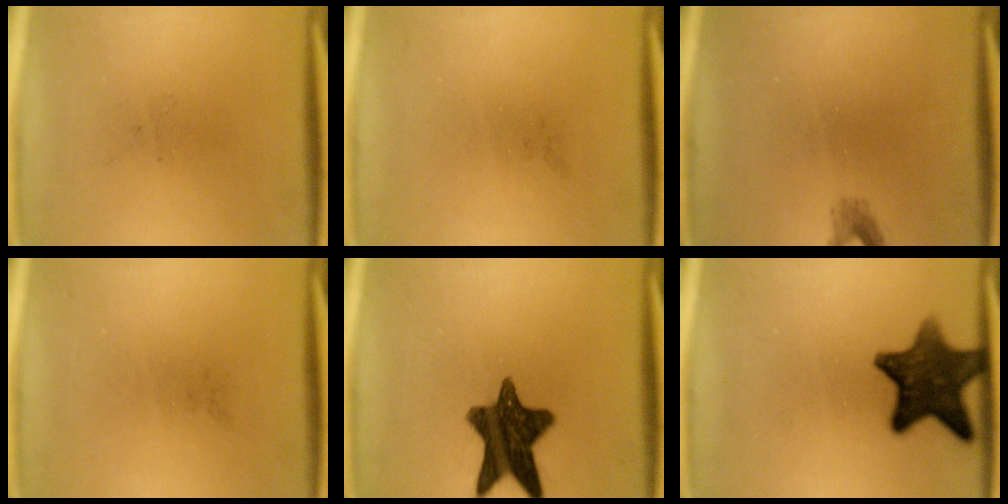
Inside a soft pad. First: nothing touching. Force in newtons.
{"total": 0.0}
{"total": 1.2}
{"total": 0.0}
{"total": 12.9}
{"total": 12.2}